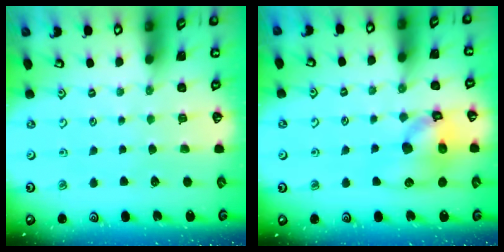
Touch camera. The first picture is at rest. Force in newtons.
{"total": 12.3, "press": 12.2, "slide": 1.7}